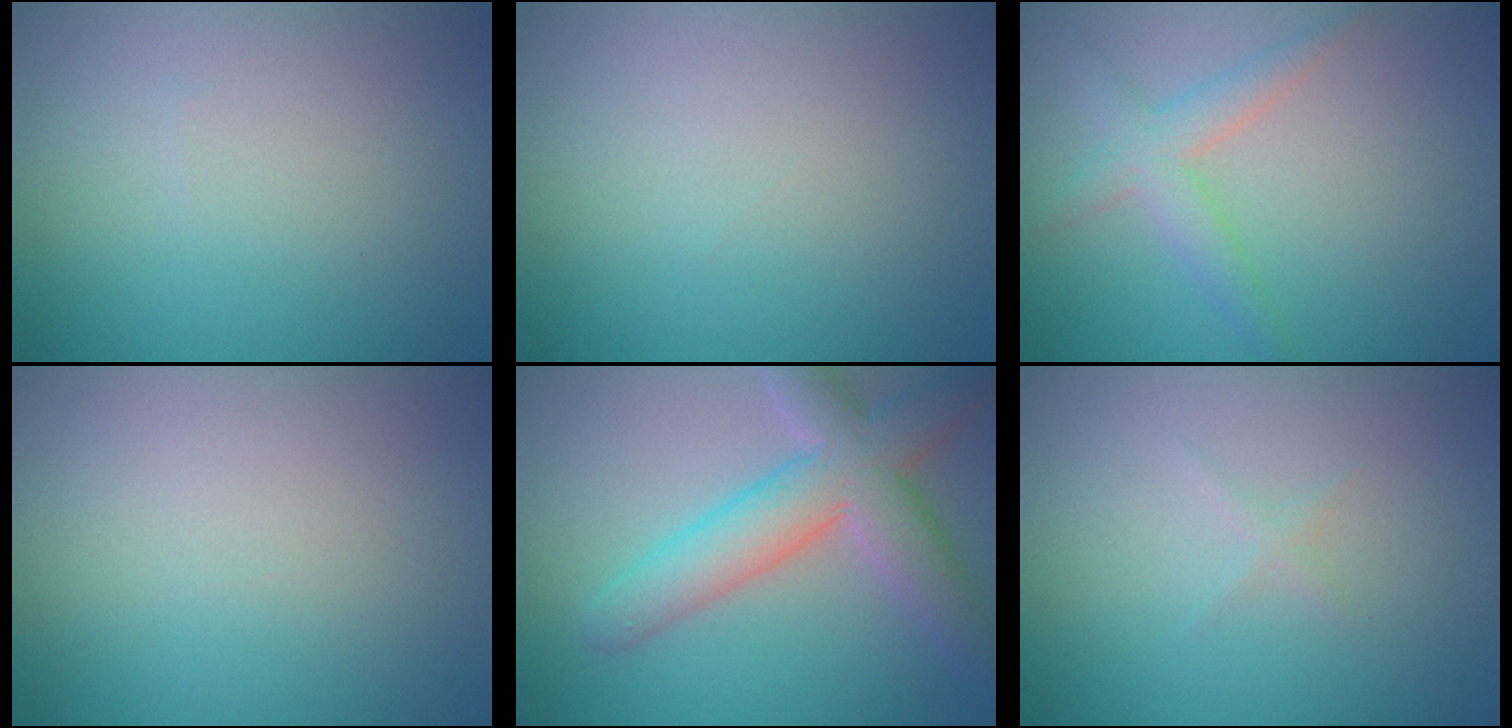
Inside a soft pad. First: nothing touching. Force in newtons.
{"total": 0.0}
{"total": 2.7, "press": 2.7, "slide": 0.1}
{"total": 0.0}
{"total": 7.0, "press": 7.0, "slide": 0.4}
{"total": 0.5, "press": 0.5, "slide": 0.0}